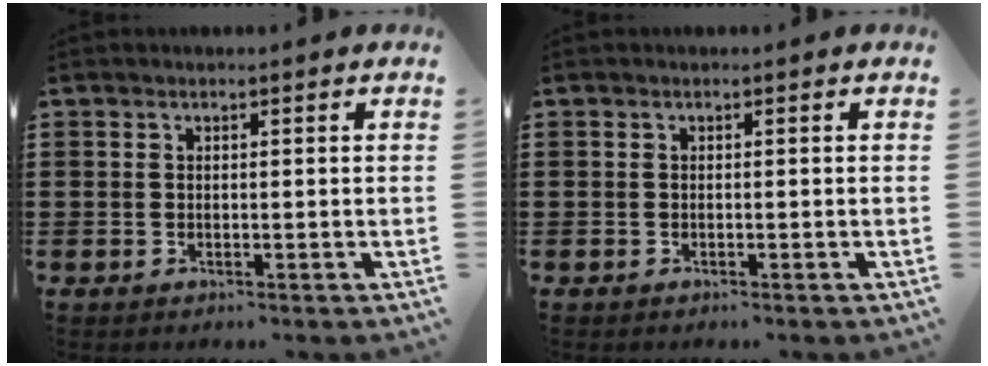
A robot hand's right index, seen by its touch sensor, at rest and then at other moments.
{"total": 0.0}